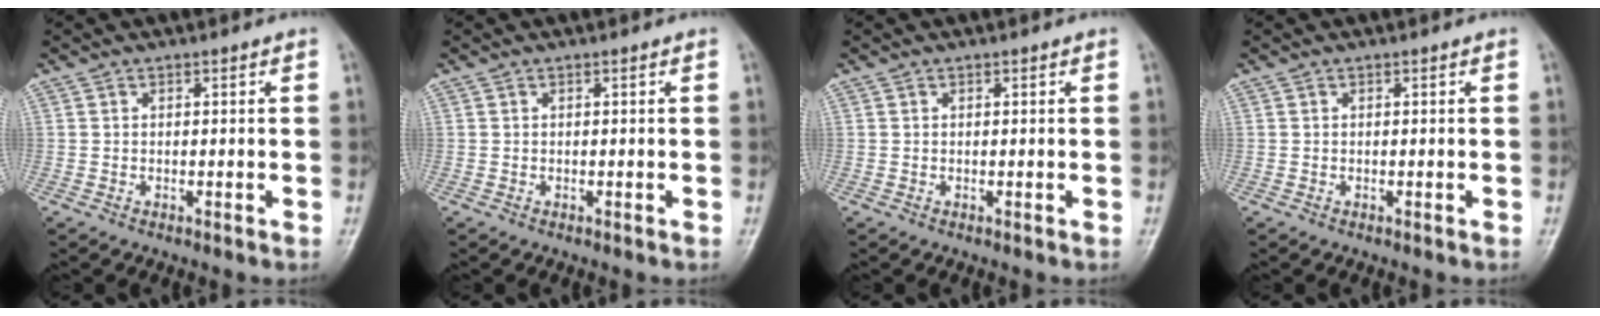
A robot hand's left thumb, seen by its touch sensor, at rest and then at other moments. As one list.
[{"total": 0.0}, {"total": 0.0}, {"total": 0.0}]